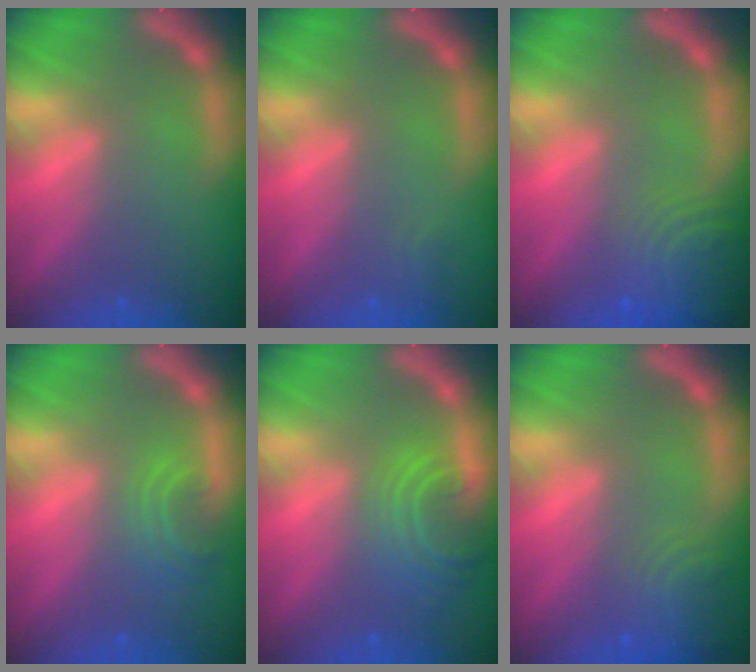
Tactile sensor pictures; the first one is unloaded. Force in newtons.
{"total": 0.9}
{"total": 7.4}
{"total": 2.9}
{"total": 5.5}
{"total": 4.5}